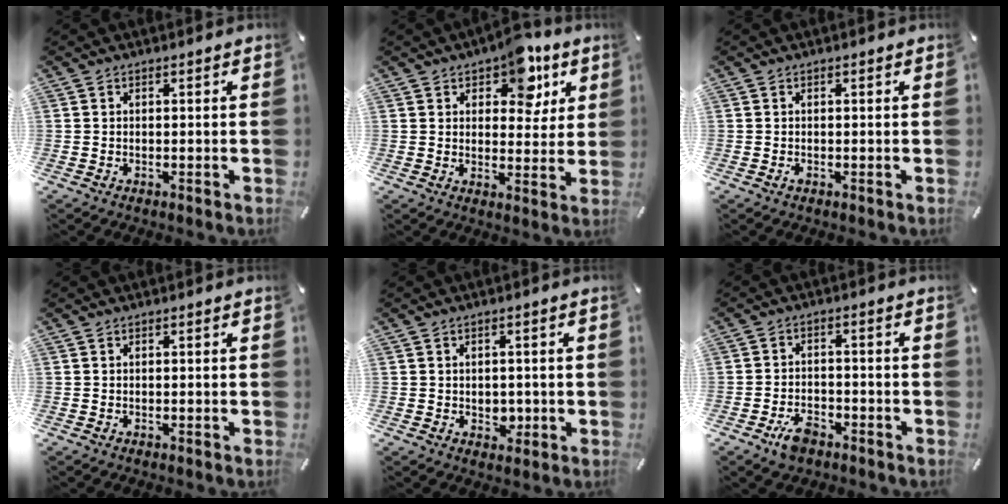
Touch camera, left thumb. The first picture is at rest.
{"total": 10.2, "force": [5.9, 6.1, 5.7], "torque": [-0.060, -0.030, 0.099]}
{"total": 0.5, "force": [-0.1, 0.3, 0.4], "torque": [-0.008, -0.001, -0.003]}
{"total": 0.0}
{"total": 3.5, "force": [-0.5, 3.0, 1.8], "torque": [-0.016, -0.004, -0.010]}
{"total": 5.9, "force": [-3.6, 3.4, 3.1], "torque": [-0.057, 0.022, -0.066]}